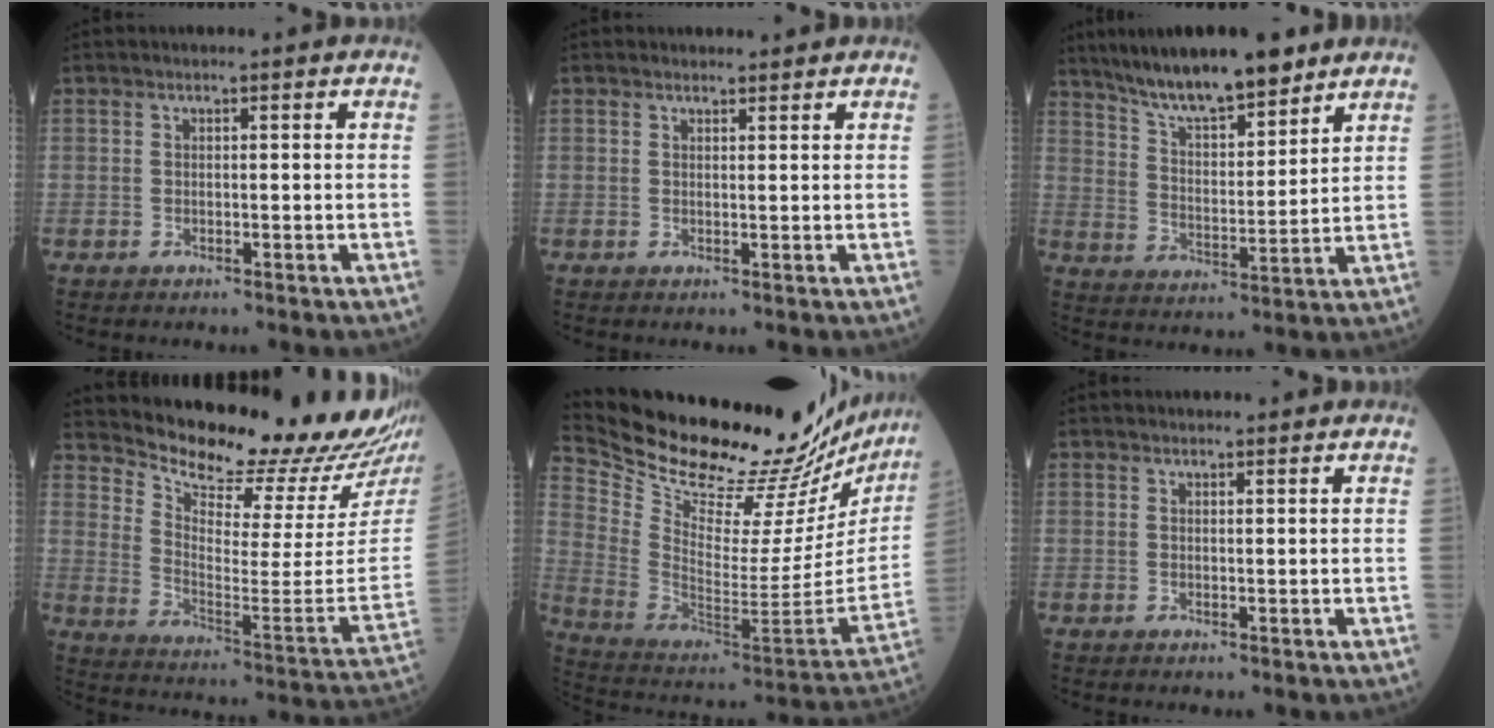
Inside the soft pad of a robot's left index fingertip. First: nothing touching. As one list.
[{"total": 1.8, "force": [1.8, 0.4, 0.1], "torque": [-0.007, 0.005, 0.027]}, {"total": 13.8, "force": [11.3, 2.5, 7.4], "torque": [-0.126, 0.007, 0.197]}, {"total": 20.9, "force": [19.5, 0.9, 7.3], "torque": [-0.136, -0.119, 0.264]}, {"total": 32.9, "force": [29.8, 4.8, 13.2], "torque": [-0.235, -0.113, 0.416]}, {"total": 1.6, "force": [1.6, 0.3, 0.3], "torque": [-0.010, 0.008, 0.021]}]